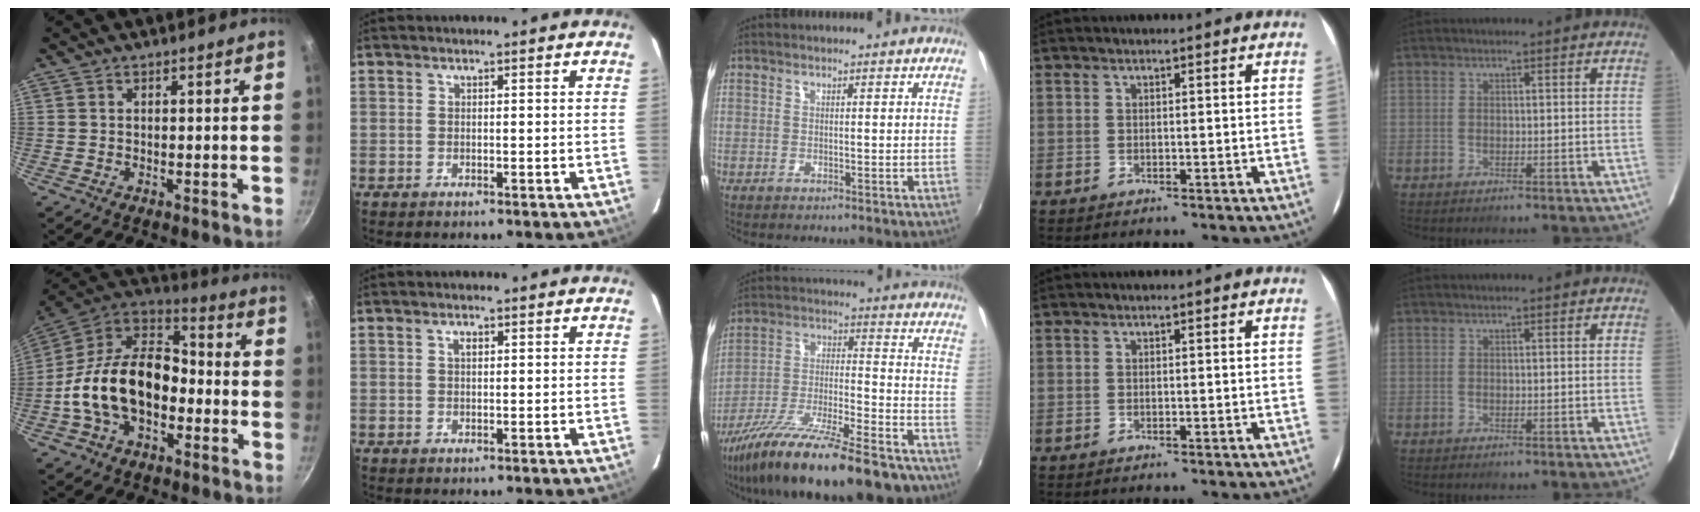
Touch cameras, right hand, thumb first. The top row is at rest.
{"thumb": {"total": 20.7, "force": [-4.2, 13.5, 15.1], "torque": [-0.242, 0.054, -0.091]}, "index": {"total": 1.2, "force": [0.4, 0.7, 0.9], "torque": [-0.017, 0.005, 0.005]}, "middle": {"total": 22.7, "force": [-16.6, 5.3, 14.6], "torque": [-0.260, -0.041, -0.261]}}